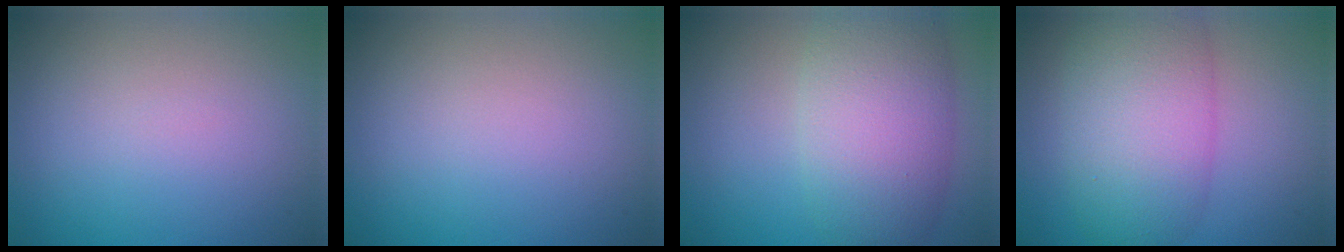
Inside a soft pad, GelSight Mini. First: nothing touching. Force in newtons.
{"total": 0.0}
{"total": 7.9, "press": 7.9, "slide": 0.4}
{"total": 8.1, "press": 8.1, "slide": 0.4}